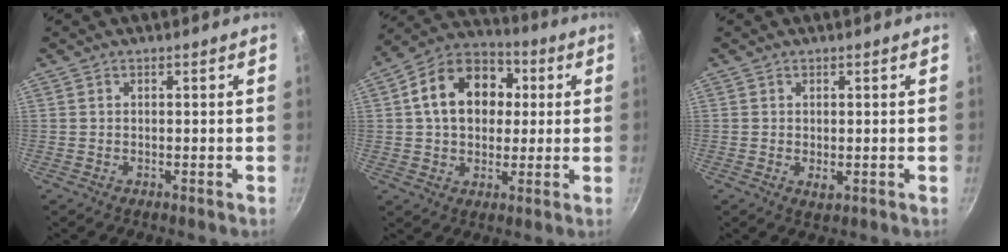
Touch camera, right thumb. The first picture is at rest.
{"total": 15.8, "force": [2.7, 11.8, 10.2], "torque": [-0.138, 0.026, 0.029]}
{"total": 1.6, "force": [0.0, 0.9, 1.3], "torque": [-0.022, -0.006, 0.002]}